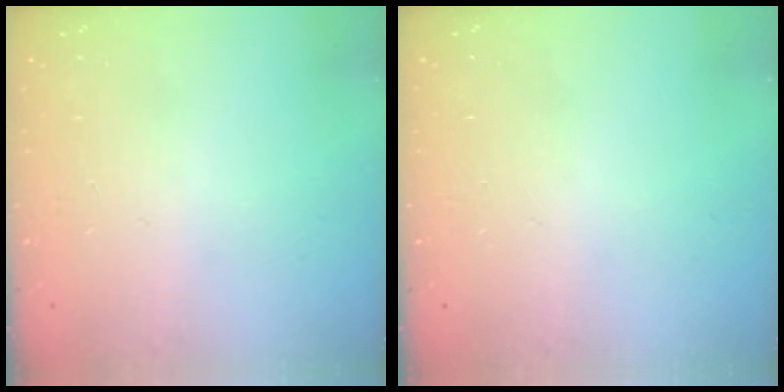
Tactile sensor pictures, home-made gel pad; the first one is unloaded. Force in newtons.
{"total": 0.0}